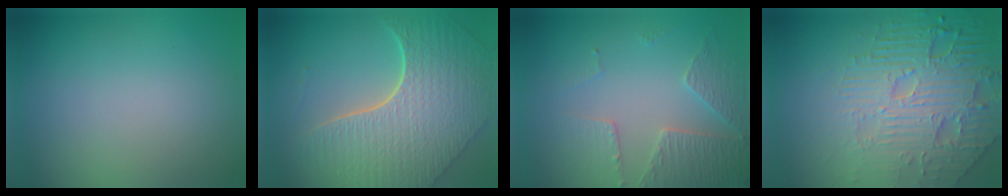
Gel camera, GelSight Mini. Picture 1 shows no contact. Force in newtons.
{"total": 8.3, "press": 5.9, "slide": 5.7}
{"total": 3.7, "press": 3.5, "slide": 1.2}
{"total": 8.3, "press": 6.1, "slide": 5.7}